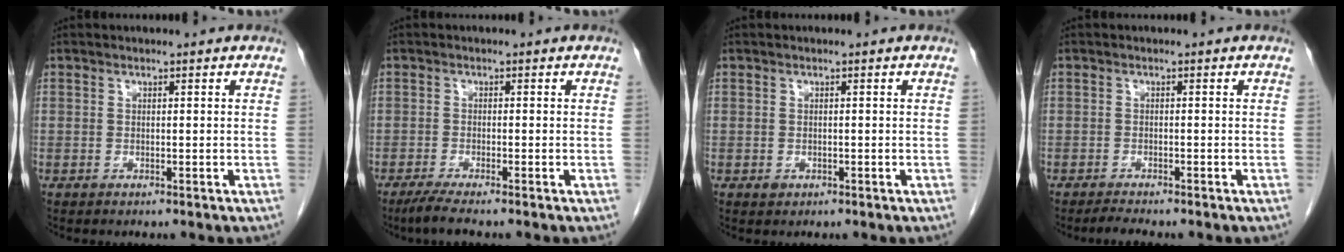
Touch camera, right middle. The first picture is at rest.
{"total": 3.0, "force": [-2.4, -0.2, 1.8], "torque": [-0.041, -0.009, -0.049]}
{"total": 0.8, "force": [-0.4, 0.7, 0.4], "torque": [-0.006, 0.001, -0.002]}
{"total": 2.2, "force": [-2.0, 0.1, 0.9], "torque": [-0.022, -0.007, -0.032]}